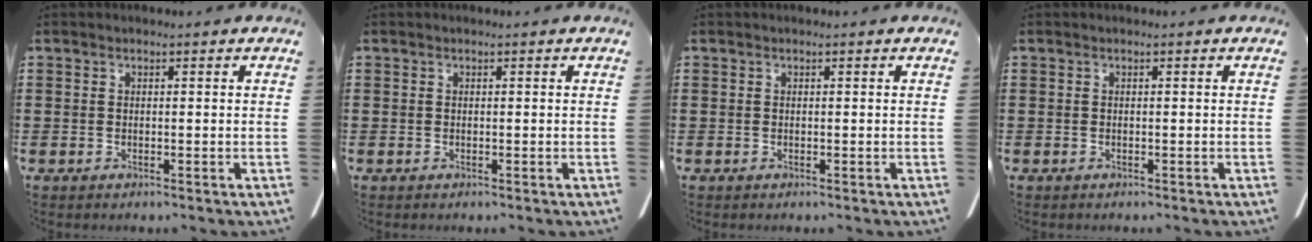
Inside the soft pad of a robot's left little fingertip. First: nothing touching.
{"total": 0.0}
{"total": 0.0}
{"total": 0.0}